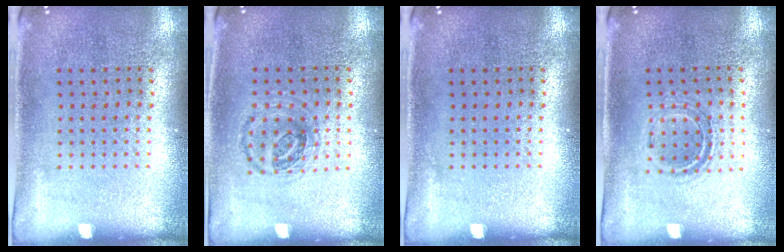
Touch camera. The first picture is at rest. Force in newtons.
{"total": 1.0, "press": 0.9, "slide": 0.1}
{"total": 0.0}
{"total": 1.0, "press": 1.0, "slide": 0.3}